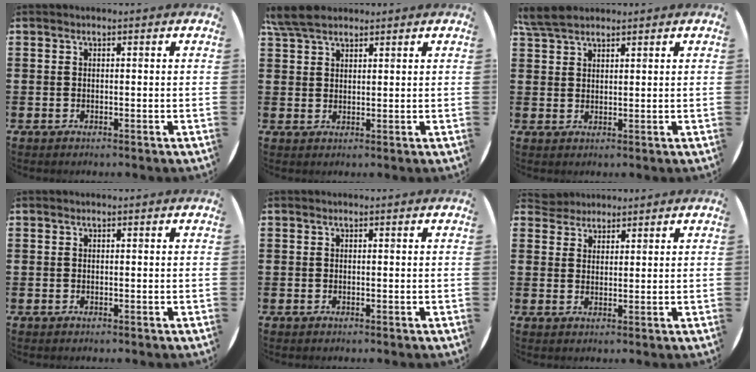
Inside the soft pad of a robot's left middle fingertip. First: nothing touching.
{"total": 4.4, "force": [3.7, 1.5, 1.8], "torque": [-0.036, -0.002, 0.068]}
{"total": 4.1, "force": [3.5, 1.3, 1.6], "torque": [-0.032, -0.003, 0.065]}
{"total": 0.0}
{"total": 0.0}
{"total": 2.9, "force": [2.7, 1.0, -0.4], "torque": [-0.001, 0.000, 0.053]}